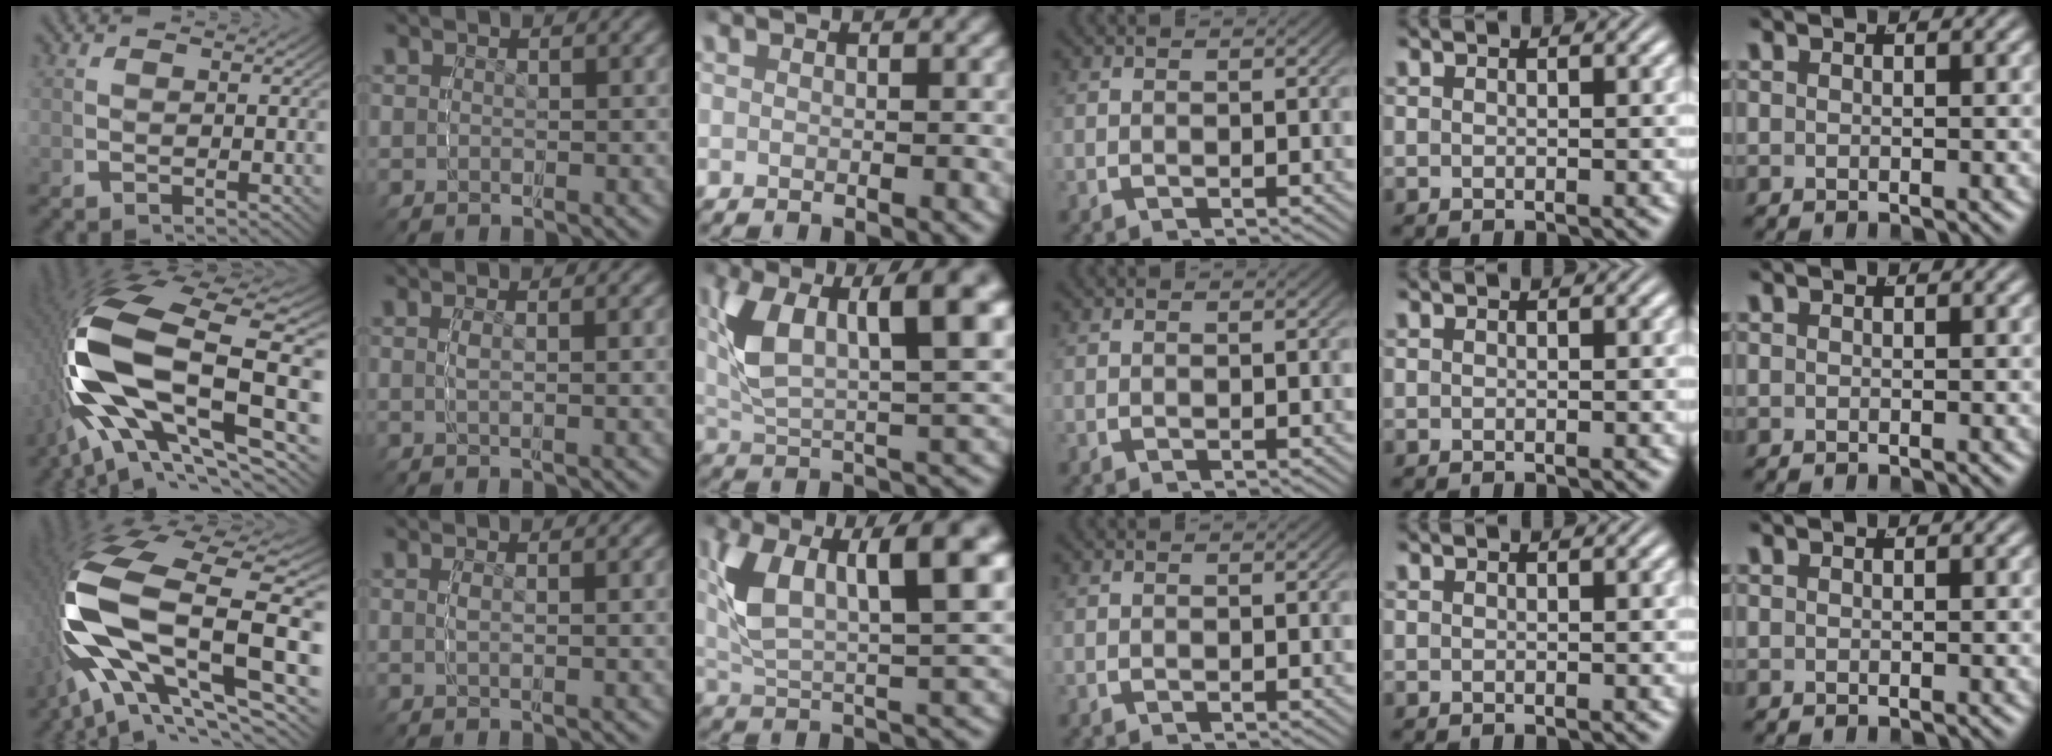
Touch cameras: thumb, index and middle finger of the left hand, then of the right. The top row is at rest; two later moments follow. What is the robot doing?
{"motion": "grasp_and_lifting", "object": "button"}